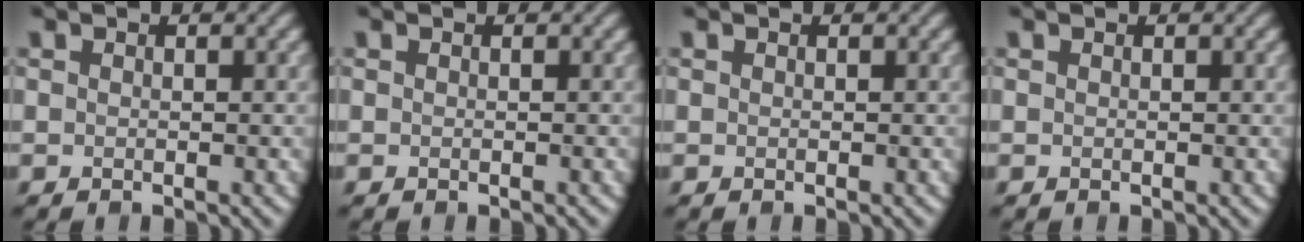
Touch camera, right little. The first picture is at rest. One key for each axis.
{"total": 0.0}
{"total": 0.0}
{"total": 0.0}